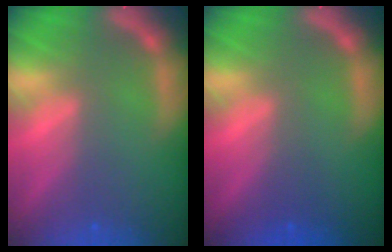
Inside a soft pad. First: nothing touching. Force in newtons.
{"total": 1.0}